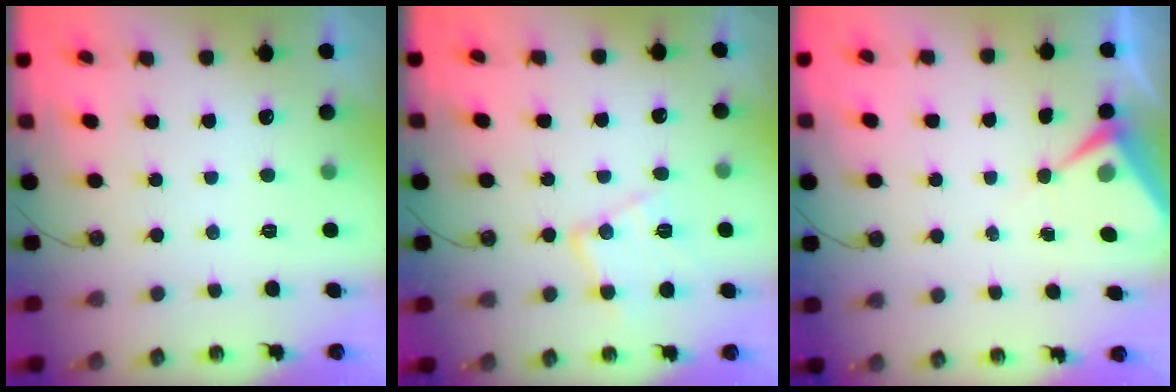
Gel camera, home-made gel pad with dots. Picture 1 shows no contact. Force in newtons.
{"total": 12.5, "press": 12.5, "slide": 0.9}
{"total": 6.0, "press": 5.9, "slide": 0.7}